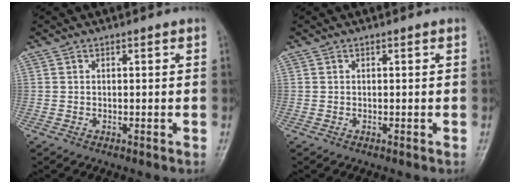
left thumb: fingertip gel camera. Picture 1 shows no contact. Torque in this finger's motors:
{"motor_torque": [0.00, 0.00, 0.00, 0.00, 0.00]}